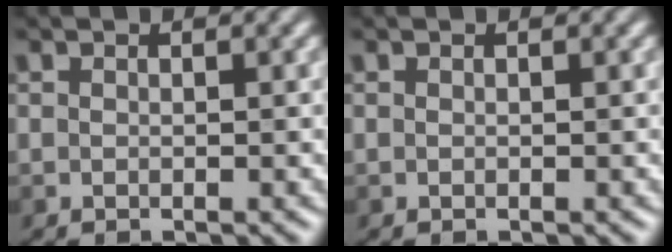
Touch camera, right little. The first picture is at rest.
{"total": 0.0}